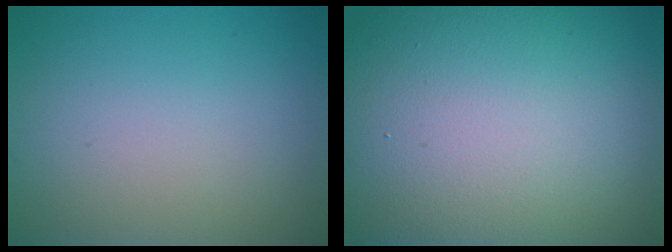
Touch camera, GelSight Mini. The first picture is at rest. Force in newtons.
{"total": 20.3, "press": 20.3, "slide": 1.1}